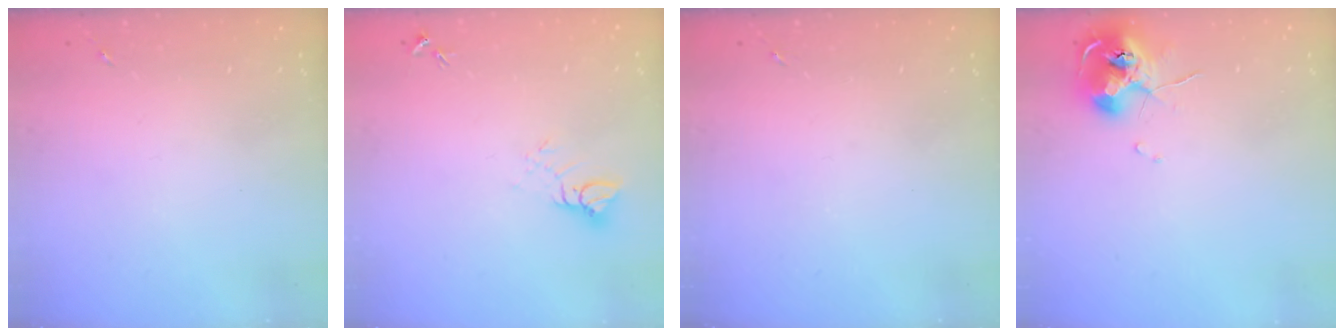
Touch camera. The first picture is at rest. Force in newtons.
{"total": 5.0, "press": 5.0, "slide": 0.4}
{"total": 0.0}
{"total": 10.1, "press": 9.9, "slide": 1.5}